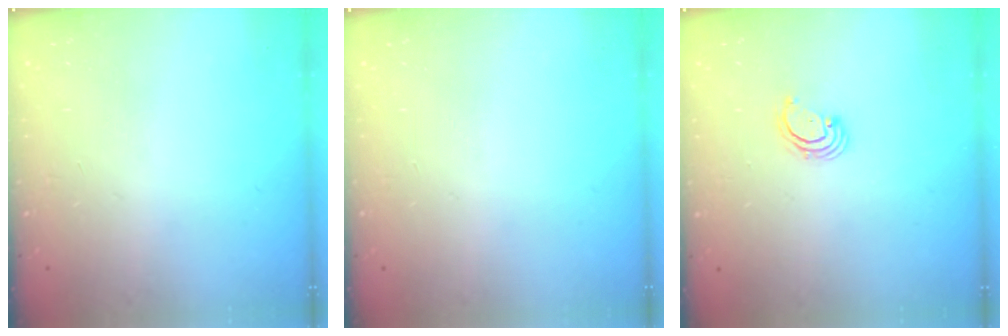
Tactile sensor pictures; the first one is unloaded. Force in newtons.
{"total": 0.0}
{"total": 2.6, "press": 2.6, "slide": 0.3}